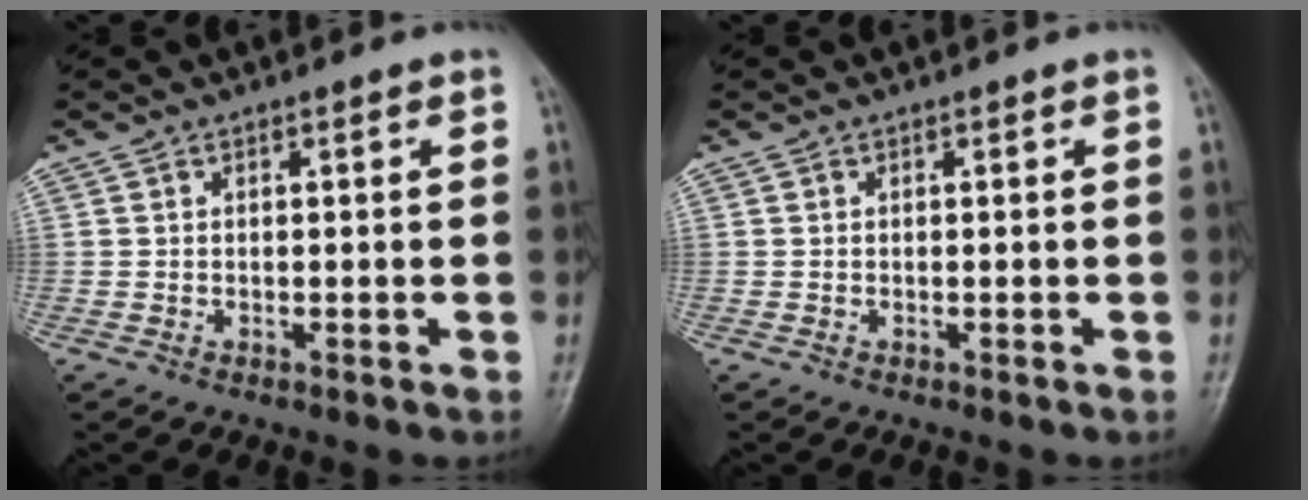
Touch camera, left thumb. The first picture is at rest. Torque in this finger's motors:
{"motor_torque": [0.00, 0.00, 0.09, -0.02, 0.00]}